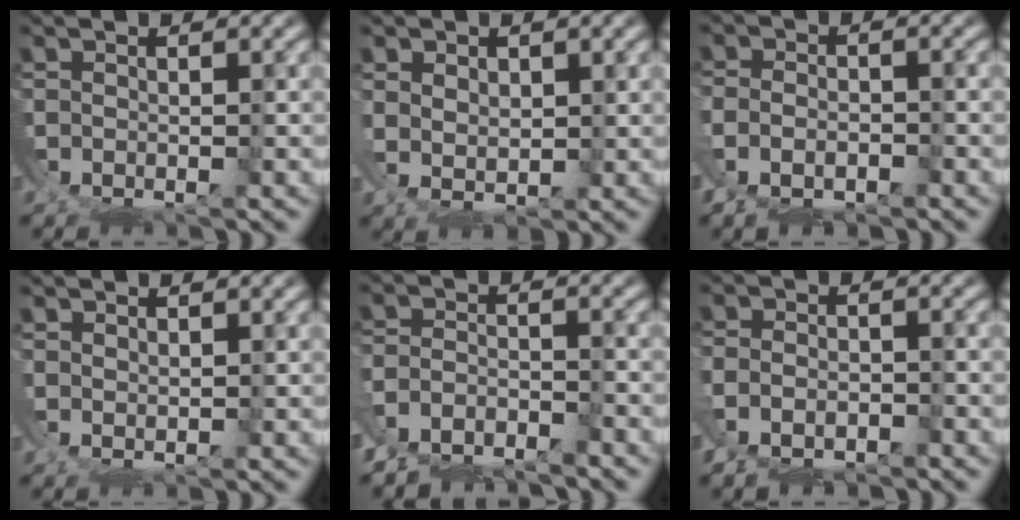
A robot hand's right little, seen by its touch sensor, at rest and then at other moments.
{"total": 3.2, "force": [1.4, 1.6, 2.4], "torque": [-0.055, -0.016, 0.036]}
{"total": 3.3, "force": [-1.6, 1.5, 2.4], "torque": [-0.051, -0.015, -0.019]}
{"total": 1.8, "force": [1.6, -0.5, 0.5], "torque": [-0.008, 0.000, 0.036]}
{"total": 5.6, "force": [-4.1, 3.2, 2.0], "torque": [-0.038, -0.015, -0.069]}
{"total": 2.9, "force": [-1.6, 1.4, 1.9], "torque": [-0.043, -0.016, -0.020]}